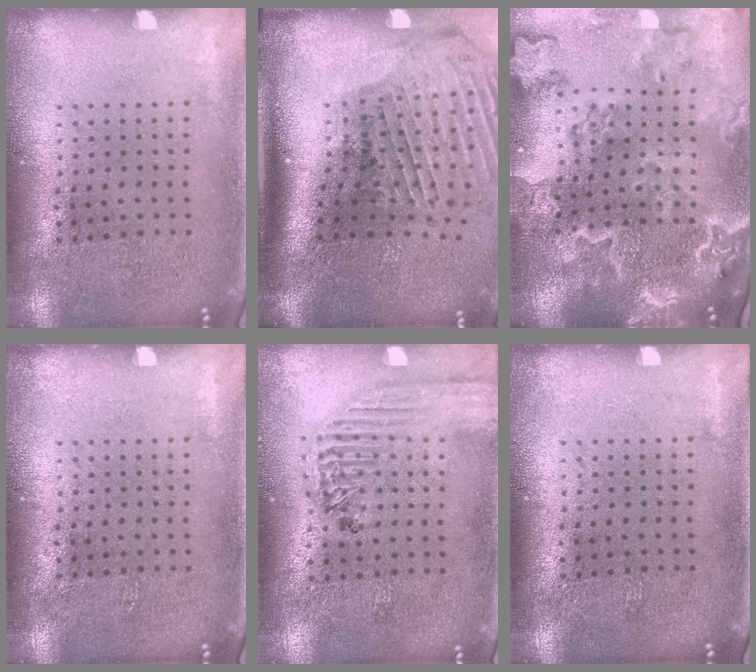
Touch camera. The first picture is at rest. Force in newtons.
{"total": 2.9, "press": 2.1, "slide": 1.9}
{"total": 3.8, "press": 3.3, "slide": 2.0}
{"total": 0.0}
{"total": 1.9, "press": 1.7, "slide": 0.8}
{"total": 0.0}